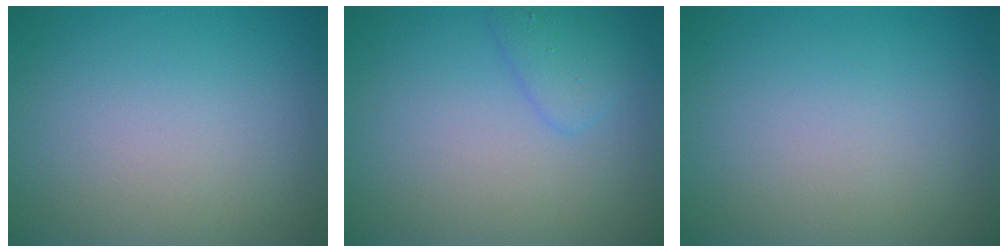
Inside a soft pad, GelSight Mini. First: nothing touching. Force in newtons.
{"total": 1.9, "press": 1.9, "slide": 0.1}
{"total": 0.0}